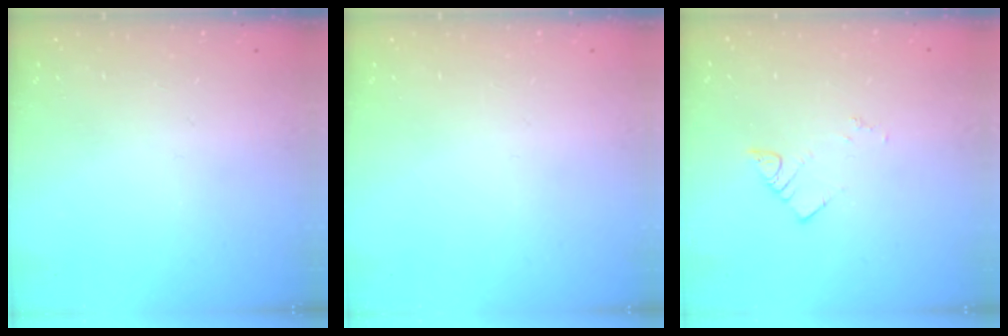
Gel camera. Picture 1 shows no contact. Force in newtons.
{"total": 0.0}
{"total": 3.7, "press": 3.7, "slide": 0.5}